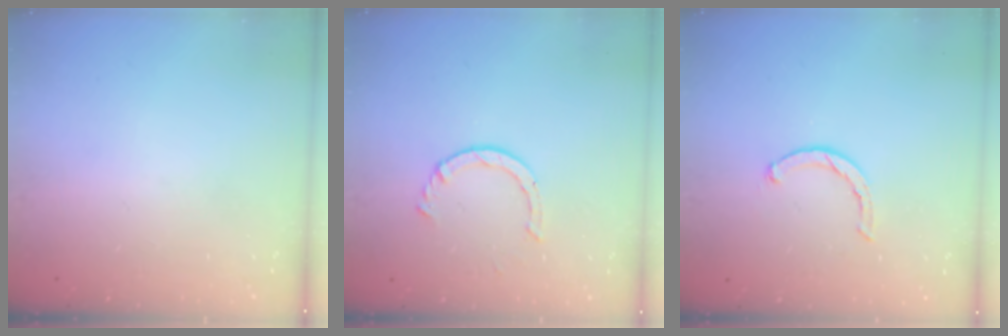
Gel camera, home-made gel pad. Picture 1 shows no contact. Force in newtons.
{"total": 2.3, "press": 2.3, "slide": 0.2}
{"total": 2.3, "press": 2.3, "slide": 0.4}